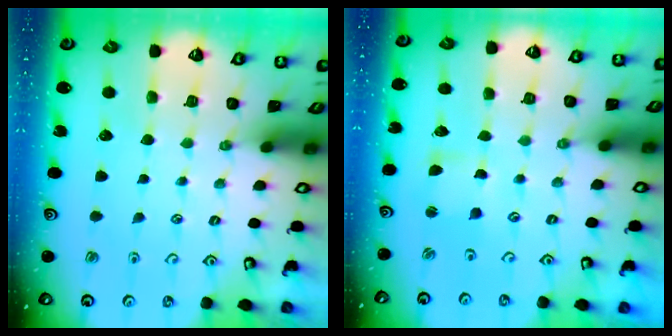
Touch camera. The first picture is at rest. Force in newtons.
{"total": 1.6, "press": 1.6, "slide": 0.3}